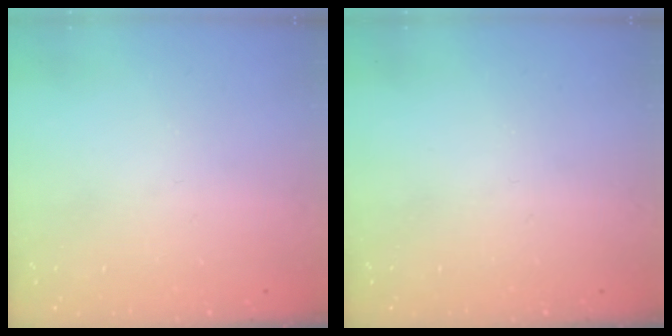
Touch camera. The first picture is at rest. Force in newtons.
{"total": 0.0}